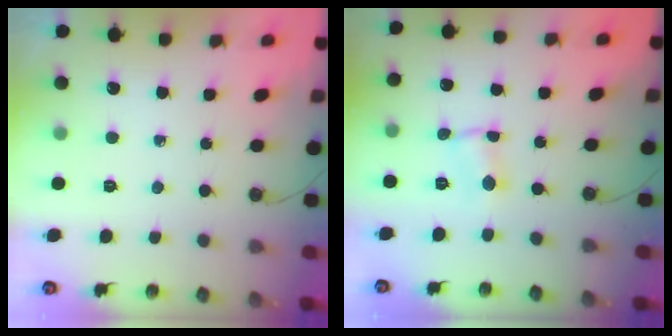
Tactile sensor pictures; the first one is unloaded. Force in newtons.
{"total": 1.2, "press": 1.2, "slide": 0.2}